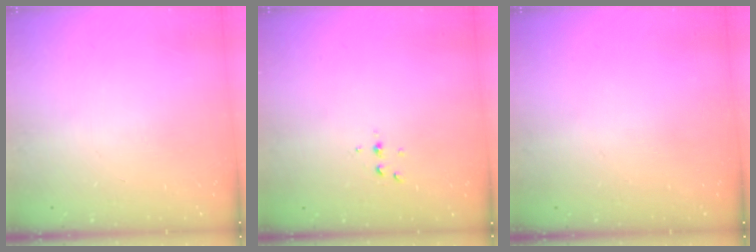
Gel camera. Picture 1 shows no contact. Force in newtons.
{"total": 2.5, "press": 2.4, "slide": 0.2}
{"total": 0.0}